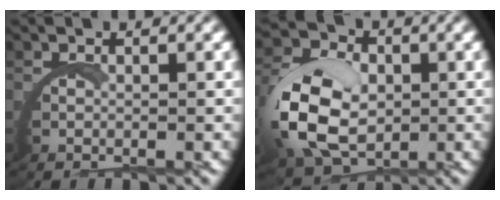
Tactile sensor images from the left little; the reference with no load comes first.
{"total": 7.8, "force": [0.2, 5.5, 5.5], "torque": [-0.143, -0.014, 0.010]}